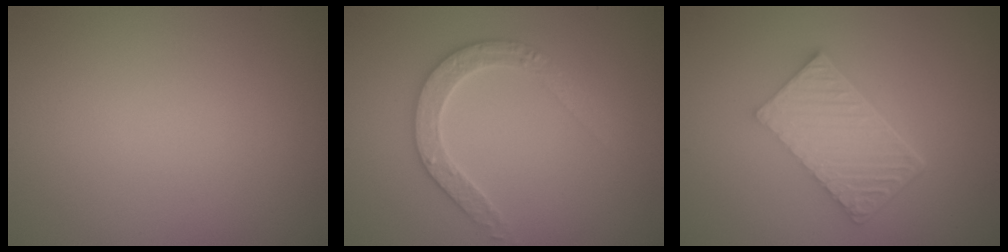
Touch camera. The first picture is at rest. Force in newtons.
{"total": 2.9, "press": 2.9, "slide": 0.5}
{"total": 6.1, "press": 4.4, "slide": 4.2}